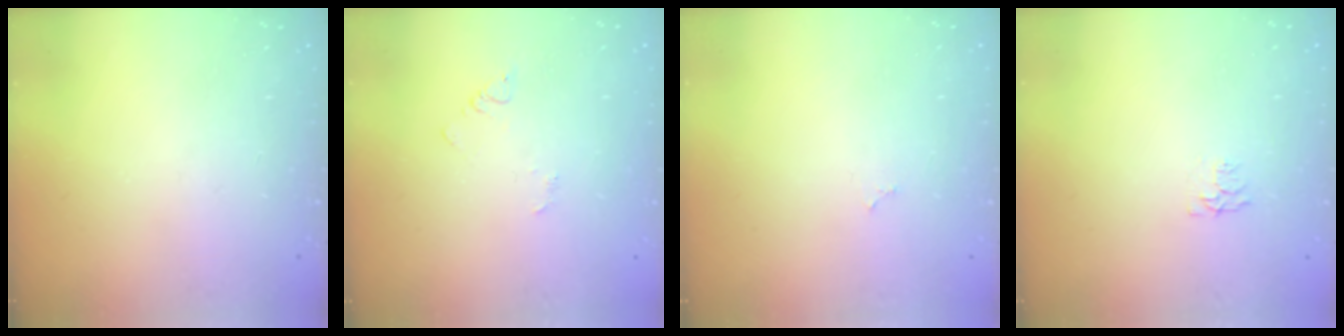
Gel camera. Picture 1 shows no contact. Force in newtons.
{"total": 2.9, "press": 2.9, "slide": 0.3}
{"total": 1.8, "press": 1.8, "slide": 0.3}
{"total": 4.5, "press": 4.4, "slide": 0.6}